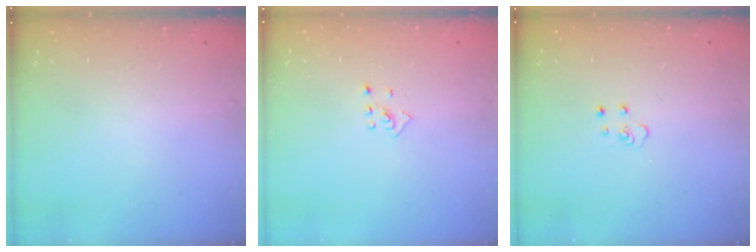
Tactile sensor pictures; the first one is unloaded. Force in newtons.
{"total": 2.5, "press": 2.4, "slide": 0.8}
{"total": 4.4, "press": 4.3, "slide": 0.3}